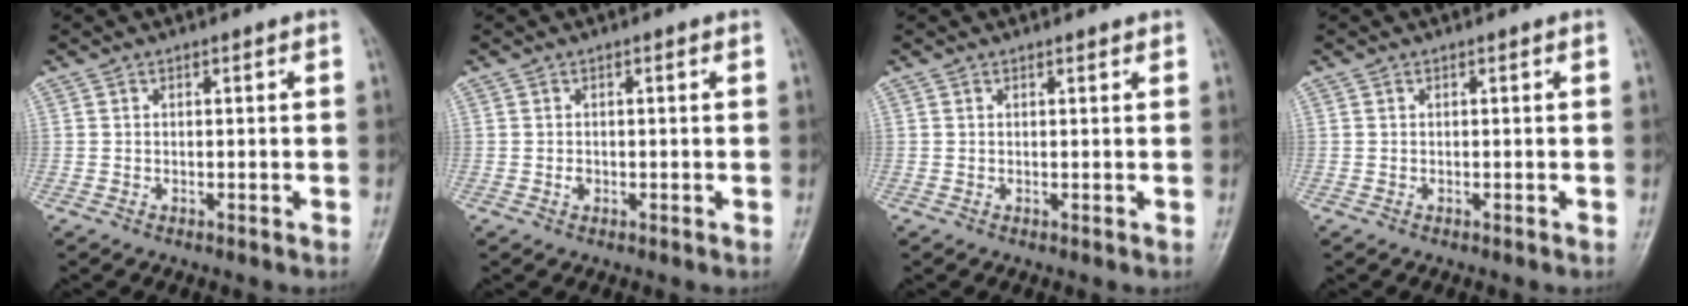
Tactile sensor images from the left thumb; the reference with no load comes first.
{"total": 0.9, "force": [-0.2, 0.8, 0.5], "torque": [-0.004, 0.001, -0.004]}
{"total": 0.8, "force": [0.7, 0.3, 0.3], "torque": [-0.005, -0.003, 0.007]}
{"total": 0.0}